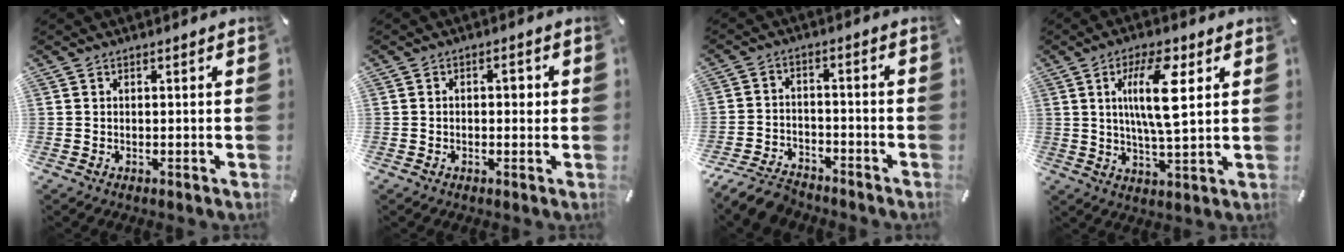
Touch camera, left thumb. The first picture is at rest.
{"total": 2.8, "force": [0.0, 1.6, 2.3], "torque": [-0.028, 0.003, -0.008]}
{"total": 7.7, "force": [-6.5, 3.3, 2.5], "torque": [-0.045, 0.033, -0.123]}
{"total": 12.2, "force": [3.9, 3.3, 11.1], "torque": [-0.216, -0.009, 0.054]}